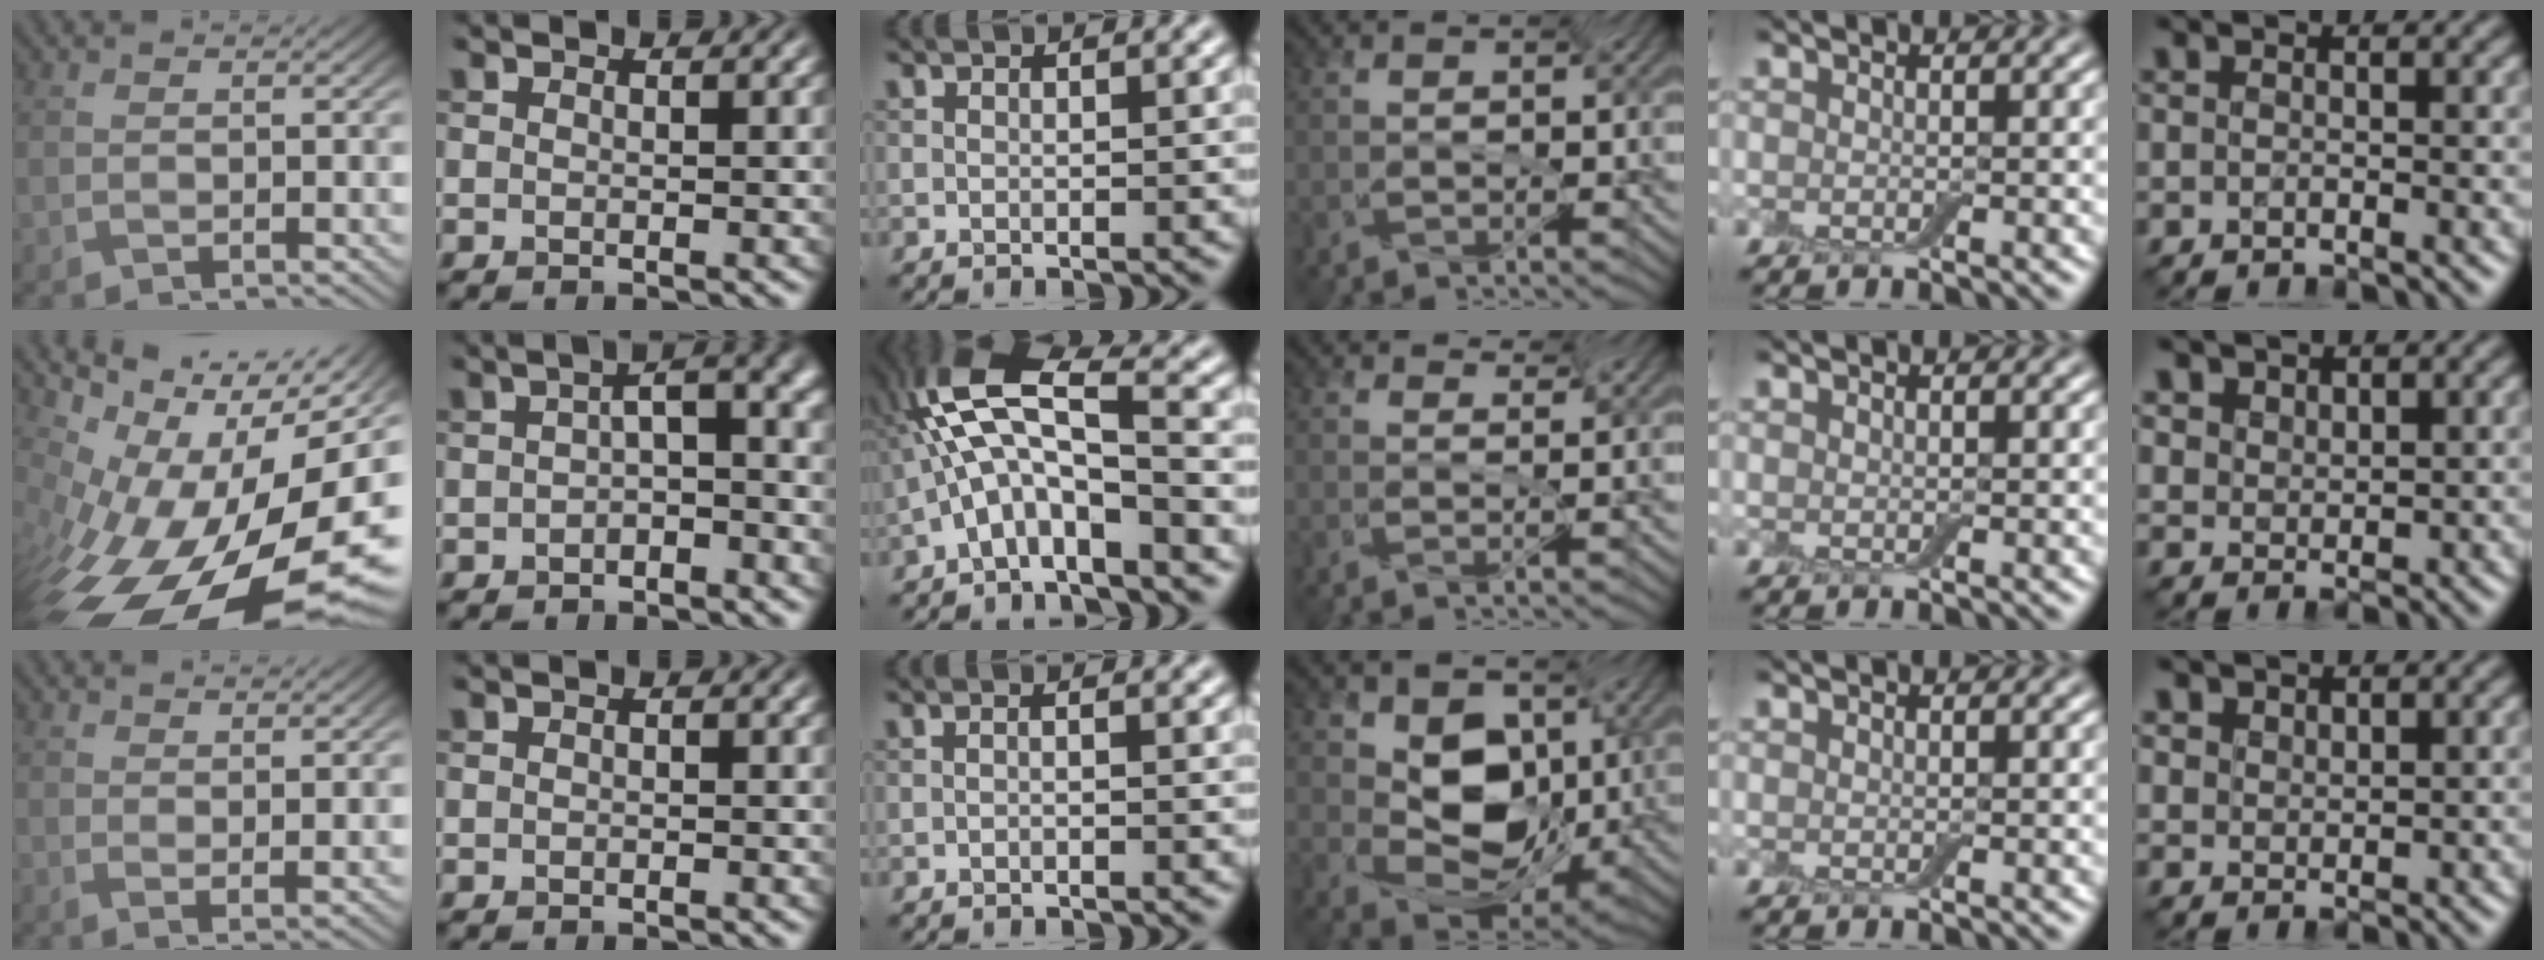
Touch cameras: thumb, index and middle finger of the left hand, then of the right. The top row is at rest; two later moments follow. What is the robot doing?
{"motion": "screw", "object": "jar lid"}